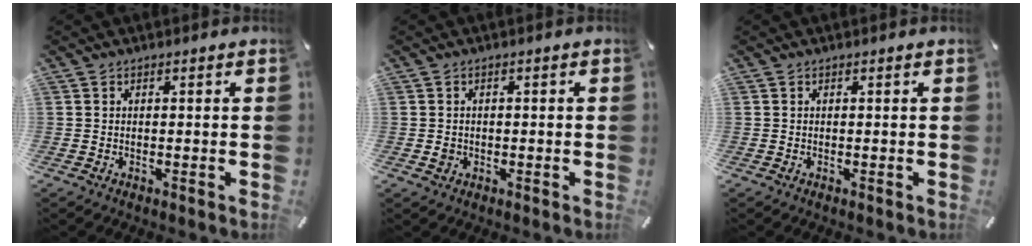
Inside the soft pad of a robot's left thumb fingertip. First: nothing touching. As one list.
[{"total": 1.7, "force": [-0.4, 1.5, 0.7], "torque": [-0.013, 0.004, -0.009]}, {"total": 0.0}]